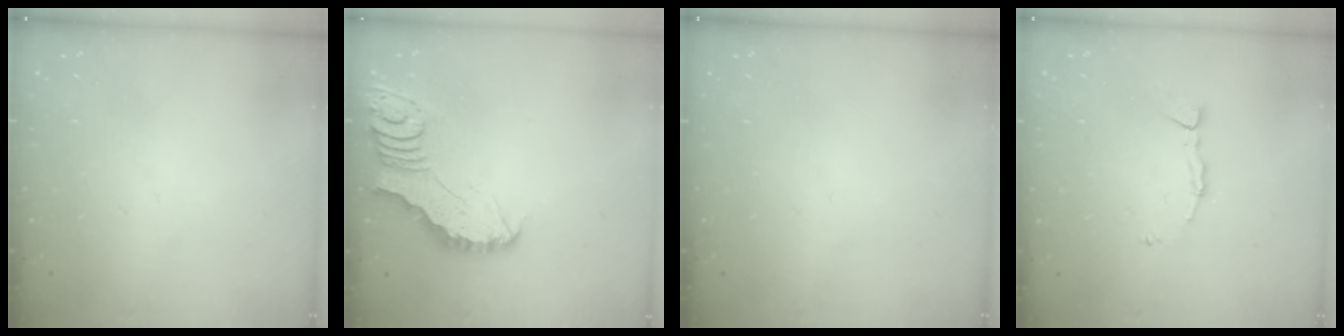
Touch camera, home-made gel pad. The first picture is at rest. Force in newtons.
{"total": 5.8, "press": 5.8, "slide": 0.5}
{"total": 0.0}
{"total": 5.2, "press": 5.2, "slide": 0.6}